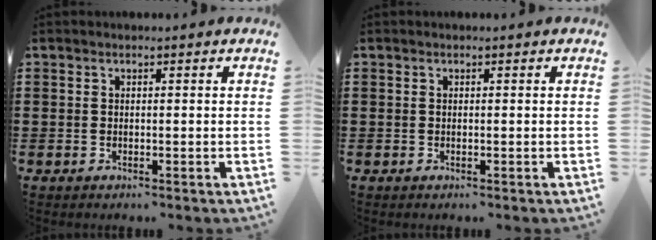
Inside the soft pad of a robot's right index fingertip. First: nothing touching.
{"total": 0.0}